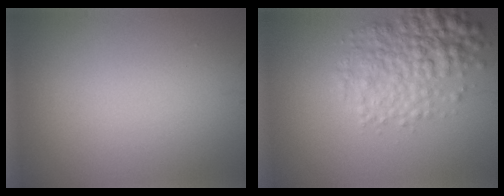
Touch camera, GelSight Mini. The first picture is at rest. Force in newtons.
{"total": 5.5, "press": 5.5, "slide": 0.1}